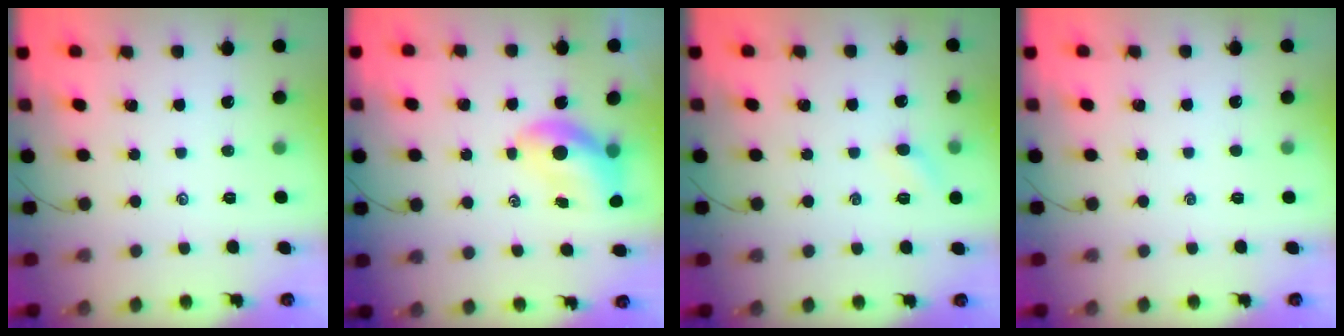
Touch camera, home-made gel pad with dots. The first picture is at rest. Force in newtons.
{"total": 7.1, "press": 7.0, "slide": 0.9}
{"total": 4.4, "press": 4.2, "slide": 1.4}
{"total": 0.0}